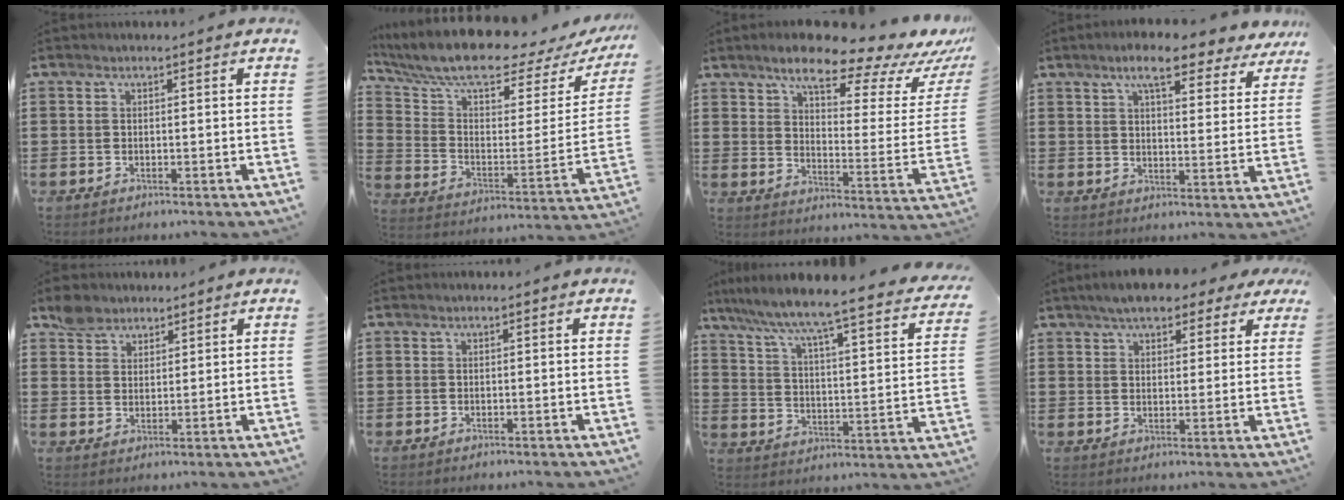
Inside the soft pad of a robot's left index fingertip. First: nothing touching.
{"total": 10.3, "force": [8.6, 1.8, 5.5], "torque": [-0.127, -0.061, 0.146]}
{"total": 12.4, "force": [10.0, 3.1, 6.6], "torque": [-0.122, -0.061, 0.168]}
{"total": 8.1, "force": [6.6, 1.8, 4.5], "torque": [-0.090, -0.014, 0.114]}
{"total": 3.8, "force": [3.0, 2.4, 0.4], "torque": [-0.020, 0.010, 0.058]}
{"total": 0.0}
{"total": 4.6, "force": [3.9, -0.7, 2.4], "torque": [-0.071, -0.050, 0.051]}
{"total": 5.4, "force": [4.6, 1.9, 2.3], "torque": [-0.052, 0.001, 0.082]}